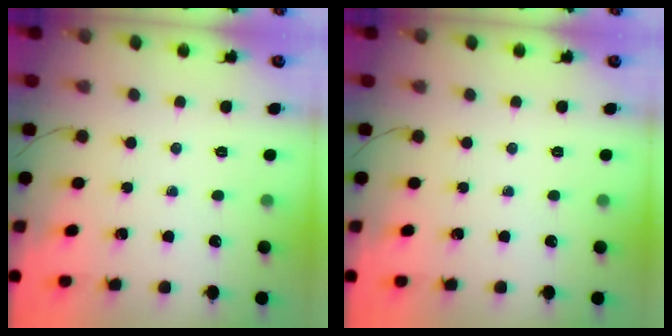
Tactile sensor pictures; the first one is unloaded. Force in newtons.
{"total": 0.0}